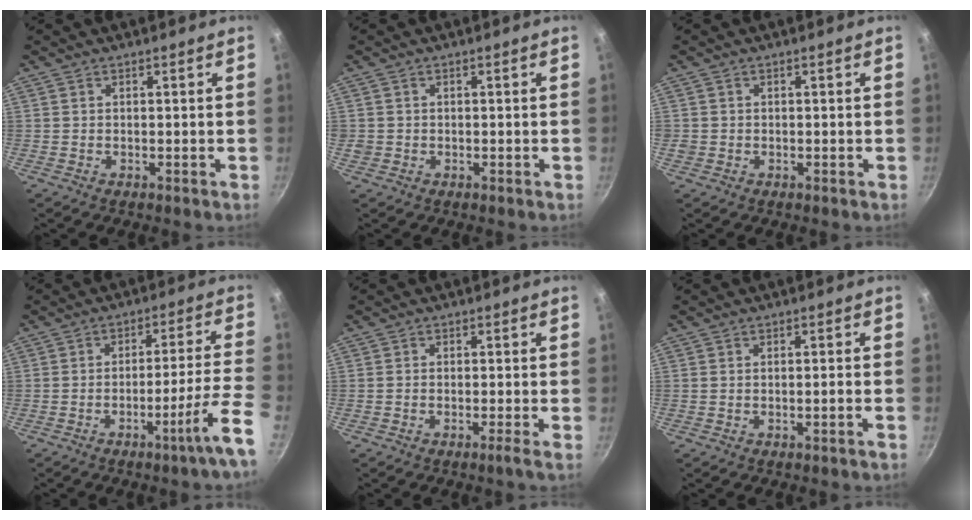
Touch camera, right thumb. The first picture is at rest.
{"total": 1.3, "force": [-0.1, 1.2, 0.4], "torque": [-0.009, 0.004, 0.001]}
{"total": 0.8, "force": [-0.1, 0.8, 0.2], "torque": [-0.007, 0.003, 0.001]}
{"total": 11.4, "force": [-5.7, -0.5, 9.9], "torque": [-0.133, 0.034, -0.086]}
{"total": 1.6, "force": [-1.1, -0.4, 1.1], "torque": [-0.032, 0.009, -0.021]}
{"total": 1.1, "force": [-0.7, -0.1, 0.9], "torque": [-0.025, 0.009, -0.008]}